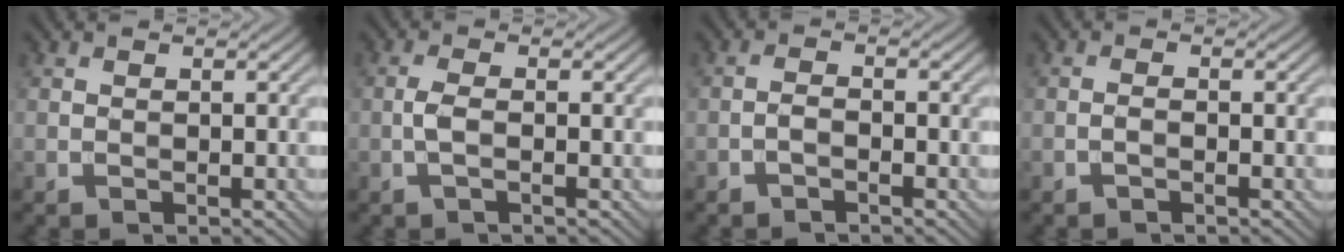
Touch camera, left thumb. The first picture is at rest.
{"total": 2.1, "force": [-0.6, 0.4, 2.0], "torque": [-0.044, 0.005, -0.017]}
{"total": 1.5, "force": [-1.1, 0.4, 0.9], "torque": [-0.019, 0.004, -0.026]}
{"total": 1.0, "force": [-0.6, 0.1, 0.7], "torque": [-0.013, 0.004, -0.014]}